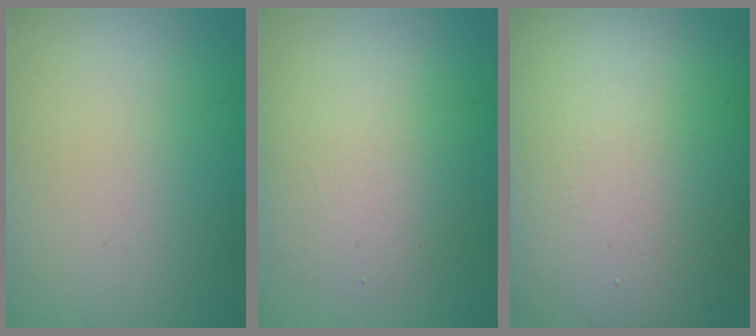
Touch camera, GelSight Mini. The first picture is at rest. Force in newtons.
{"total": 4.5, "press": 4.5, "slide": 0.4}
{"total": 20.0, "press": 20.0, "slide": 1.5}